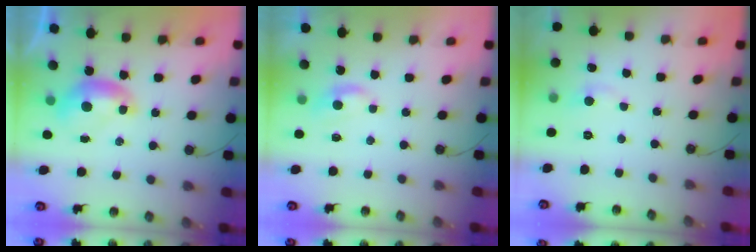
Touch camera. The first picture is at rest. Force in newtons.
{"total": 0.6, "press": 0.4, "slide": 0.4}
{"total": 1.2, "press": 0.9, "slide": 0.8}